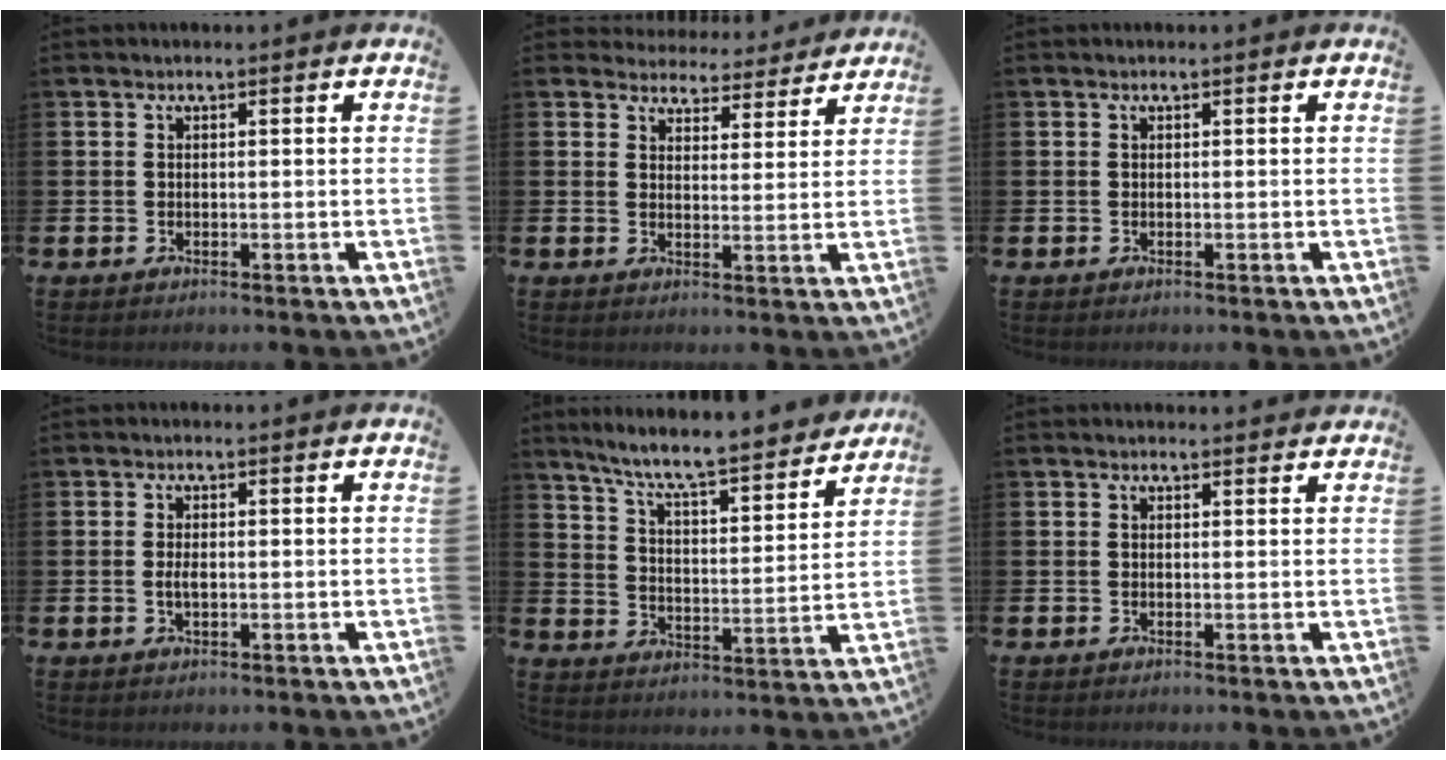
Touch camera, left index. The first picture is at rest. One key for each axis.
{"total": 4.2, "fx": 4.1, "fy": 1.2, "fz": 0.0, "tx": -0.007, "ty": -0.036, "tz": 0.069}
{"total": 0.0}
{"total": 1.6, "fx": -0.1, "fy": 0.7, "fz": 1.4, "tx": -0.028, "ty": 0.002, "tz": -0.004}
{"total": 7.9, "fx": 7.3, "fy": 0.3, "fz": 3.0, "tx": -0.083, "ty": -0.058, "tz": 0.122}
{"total": 0.0}